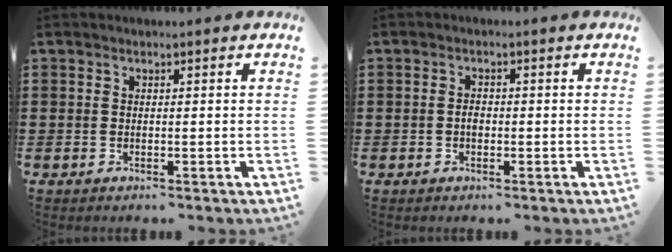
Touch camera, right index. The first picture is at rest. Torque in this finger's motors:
{"motor_torque": [0.79, -0.03, 0.22, 0.05]}